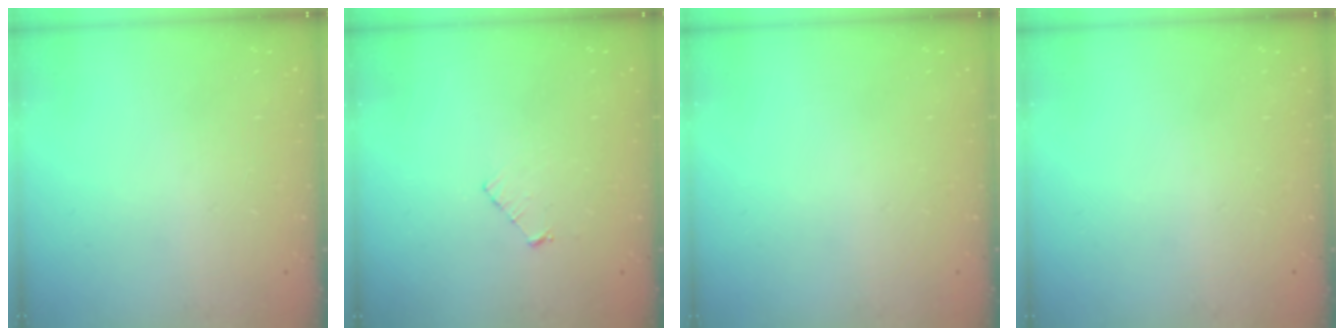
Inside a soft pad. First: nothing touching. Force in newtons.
{"total": 3.4, "press": 3.3, "slide": 0.3}
{"total": 0.0}
{"total": 0.0}